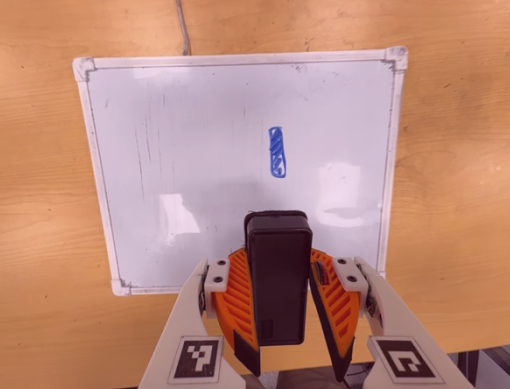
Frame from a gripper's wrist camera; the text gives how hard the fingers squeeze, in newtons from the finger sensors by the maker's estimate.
{"total": 8.9, "left": 8.4, "right": 9.5}